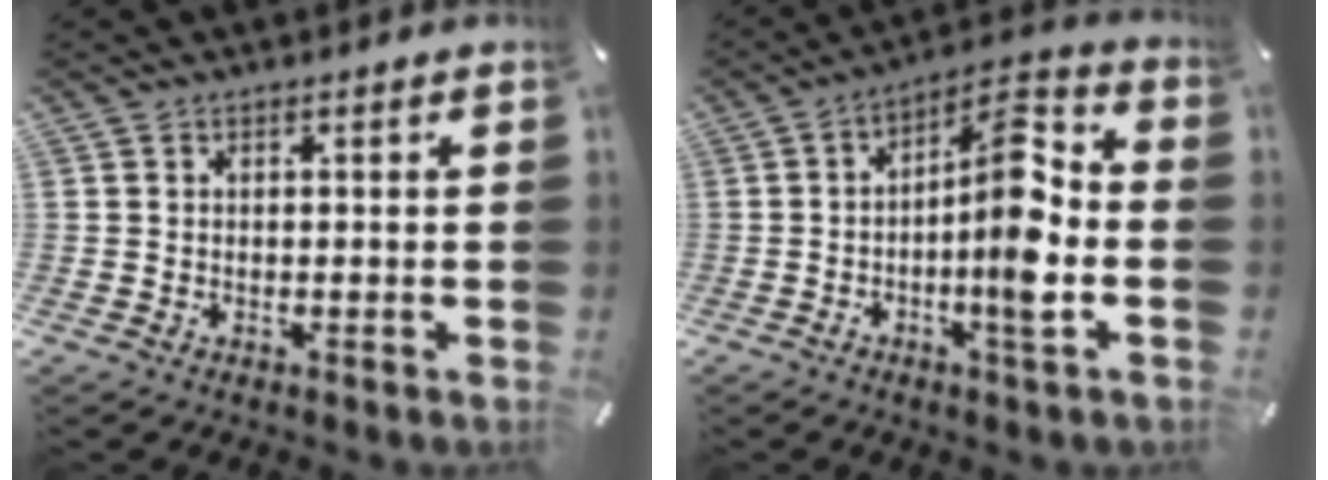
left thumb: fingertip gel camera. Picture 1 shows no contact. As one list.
[{"total": 13.7, "force": [-2.9, 3.8, 12.9], "torque": [-0.206, 0.005, -0.055]}]